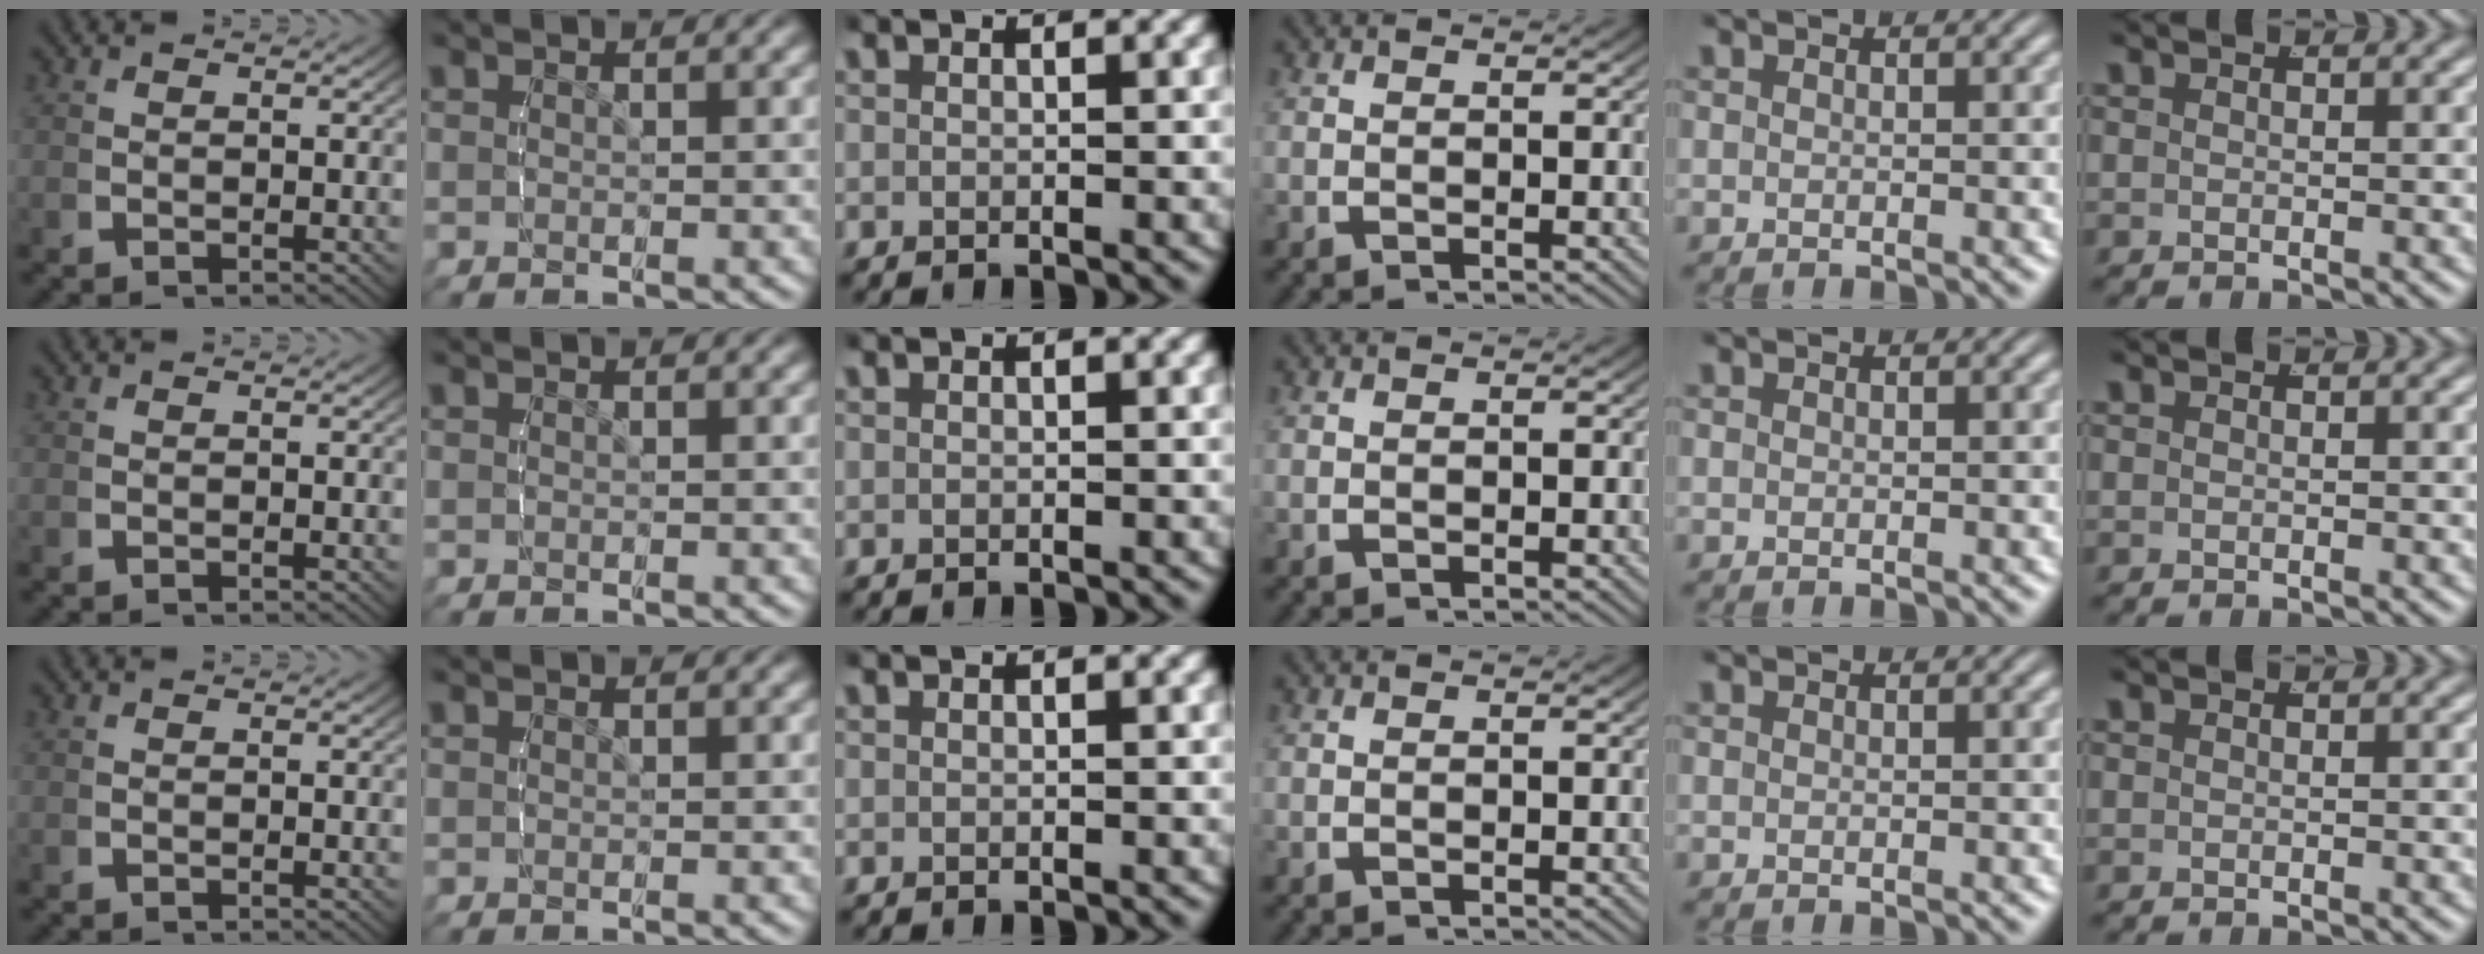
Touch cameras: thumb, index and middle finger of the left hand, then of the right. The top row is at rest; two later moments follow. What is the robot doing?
{"motion": "lift_and_place", "object": "cubes"}